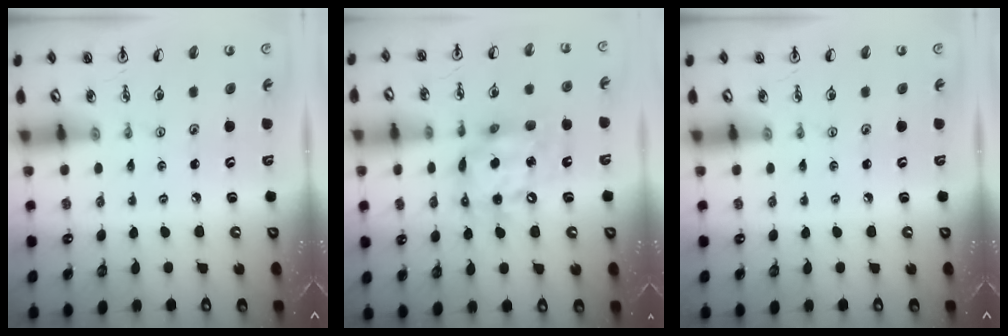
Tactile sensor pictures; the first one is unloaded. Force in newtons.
{"total": 13.5, "press": 13.5, "slide": 1.2}
{"total": 0.0}